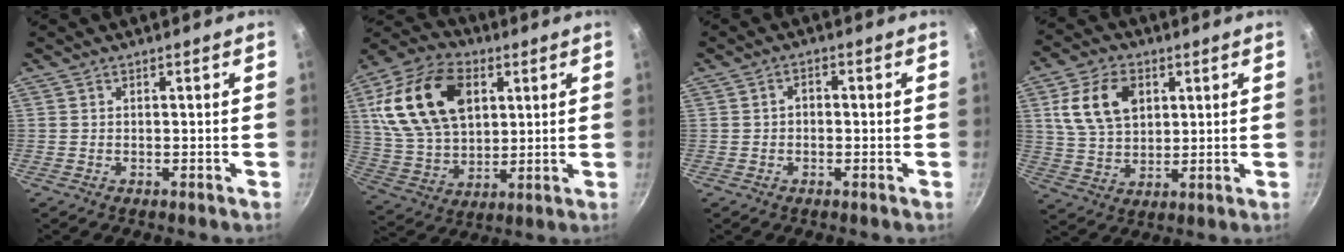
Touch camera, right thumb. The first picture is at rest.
{"total": 21.7, "force": [6.3, 14.0, 15.3], "torque": [-0.265, -0.004, 0.115]}
{"total": 2.1, "force": [-0.2, 1.5, 1.4], "torque": [-0.020, 0.011, -0.006]}
{"total": 12.0, "force": [3.7, 8.3, 7.8], "torque": [-0.123, -0.003, 0.071]}